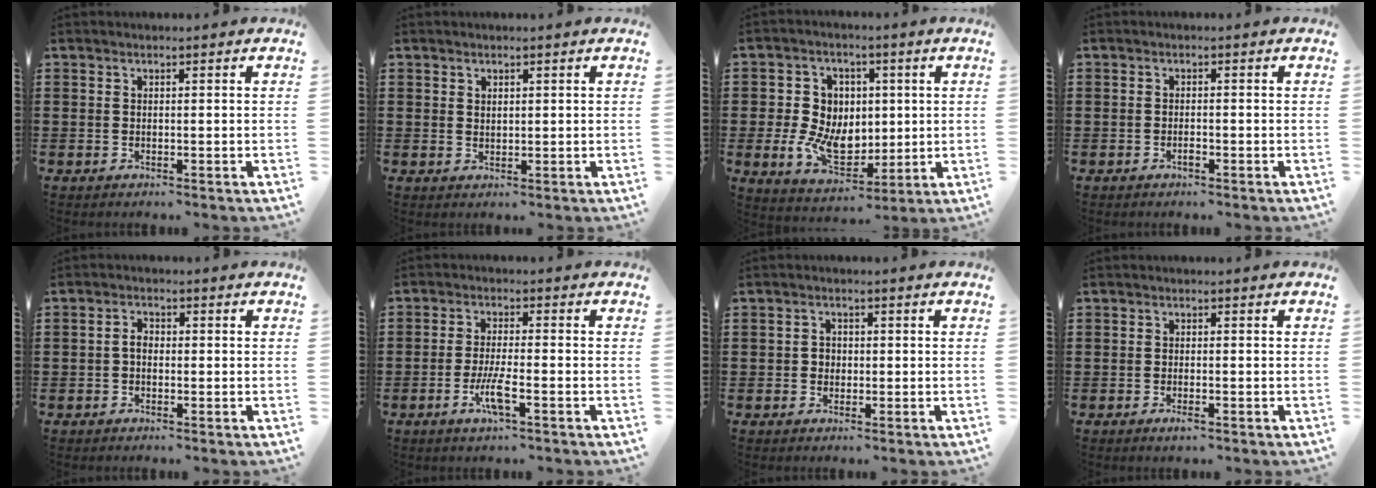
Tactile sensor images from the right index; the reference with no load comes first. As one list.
[{"total": 1.1, "force": [1.0, 0.4, 0.0], "torque": [0.000, 0.003, 0.019]}, {"total": 8.8, "force": [-0.3, 7.0, 5.4], "torque": [-0.127, 0.015, -0.007]}, {"total": 1.1, "force": [-0.7, 0.2, 0.9], "torque": [-0.019, -0.007, -0.010]}, {"total": 1.8, "force": [-0.3, 1.1, 1.3], "torque": [-0.033, 0.001, -0.008]}, {"total": 4.9, "force": [-2.2, 0.6, 4.4], "torque": [-0.094, -0.014, -0.042]}, {"total": 1.3, "force": [-0.1, 1.3, 0.3], "torque": [-0.009, 0.005, -0.004]}, {"total": 1.1, "force": [-0.6, 0.1, 1.0], "torque": [-0.019, -0.007, -0.009]}]